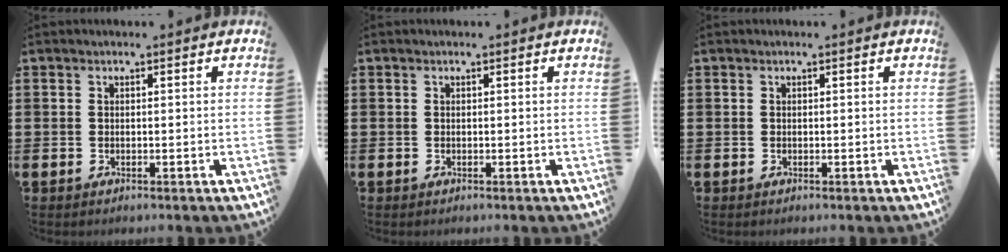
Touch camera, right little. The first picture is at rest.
{"total": 0.0}
{"total": 0.0}